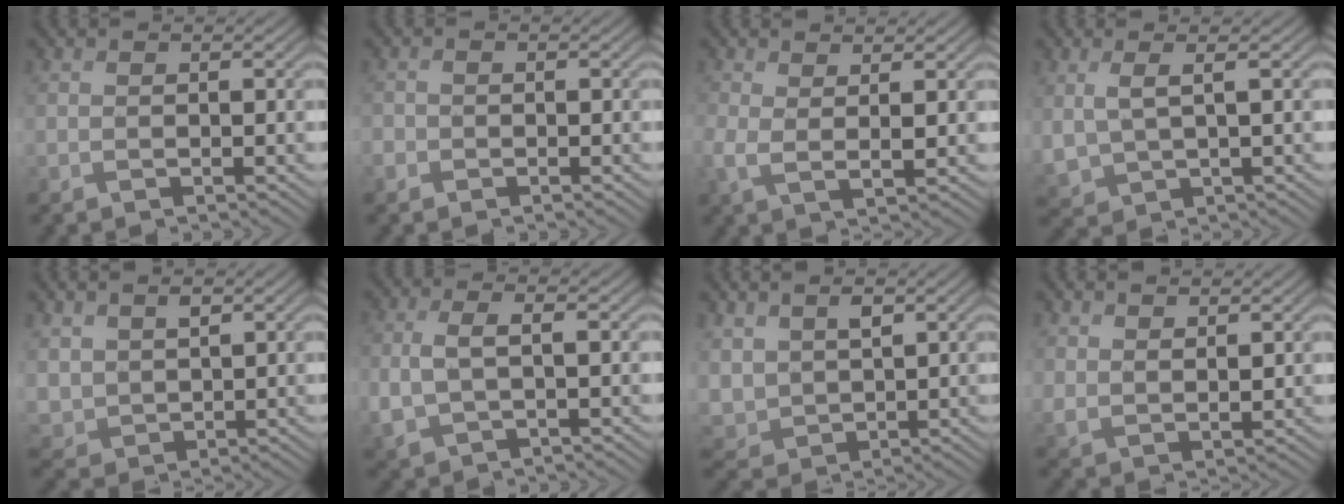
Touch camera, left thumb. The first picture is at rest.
{"total": 1.2, "force": [-0.8, 0.9, 0.2], "torque": [-0.002, -0.003, -0.020]}
{"total": 3.5, "force": [0.8, 1.4, 3.1], "torque": [-0.081, -0.004, 0.012]}
{"total": 4.1, "force": [1.4, 1.8, 3.5], "torque": [-0.088, -0.003, 0.033]}
{"total": 3.9, "force": [2.1, 2.8, 1.9], "torque": [-0.056, -0.009, 0.048]}
{"total": 4.4, "force": [-0.2, 2.3, 3.7], "torque": [-0.095, -0.002, -0.001]}
{"total": 4.9, "force": [2.4, 3.3, 2.7], "torque": [-0.080, -0.010, 0.055]}
{"total": 3.1, "force": [2.2, 1.4, 1.6], "torque": [-0.042, -0.007, 0.051]}